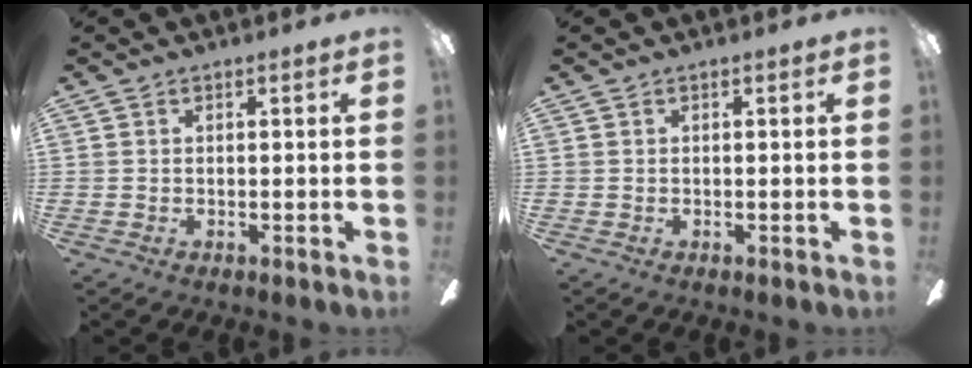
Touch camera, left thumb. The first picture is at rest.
{"total": 0.0}